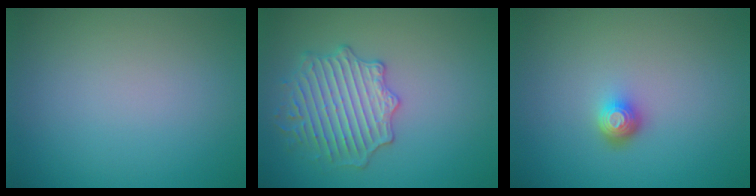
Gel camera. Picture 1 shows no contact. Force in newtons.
{"total": 3.9, "press": 3.9, "slide": 0.1}
{"total": 1.9, "press": 1.4, "slide": 1.3}